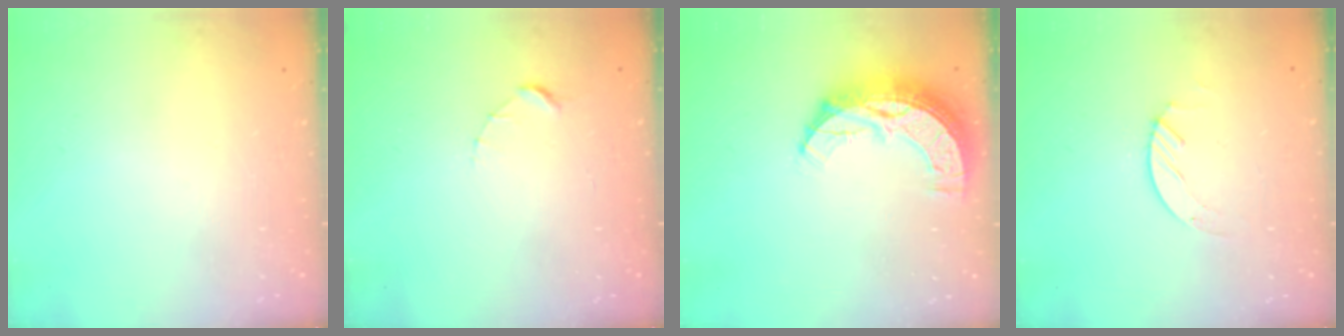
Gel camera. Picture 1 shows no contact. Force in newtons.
{"total": 1.5, "press": 1.5, "slide": 0.2}
{"total": 10.4, "press": 10.3, "slide": 0.9}
{"total": 2.1, "press": 2.1, "slide": 0.2}